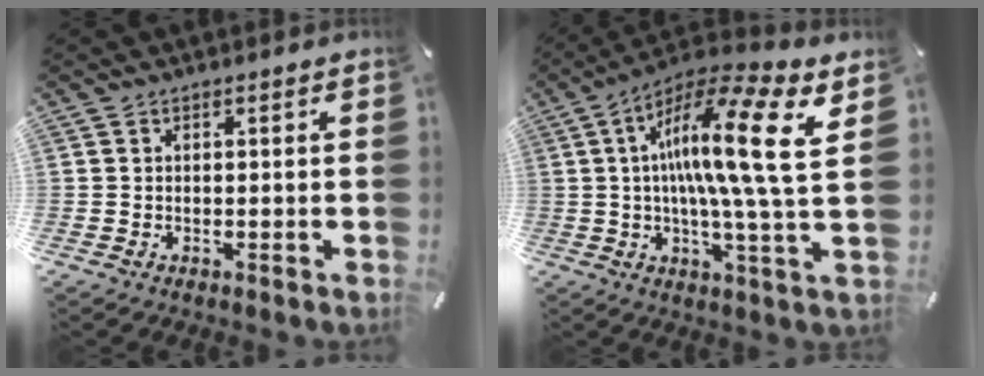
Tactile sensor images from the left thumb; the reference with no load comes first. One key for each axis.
{"total": 19.2, "fx": 4.0, "fy": 2.1, "fz": 18.7, "tx": -0.342, "ty": -0.017, "tz": 0.043}